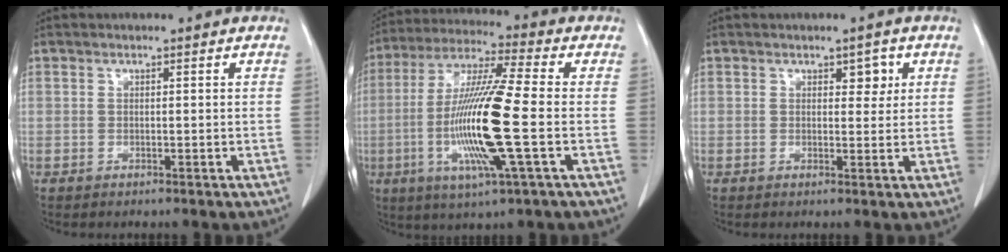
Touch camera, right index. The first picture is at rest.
{"total": 16.2, "force": [-3.1, 0.0, 15.9], "torque": [-0.323, -0.013, -0.066]}
{"total": 2.4, "force": [1.0, 1.4, 1.6], "torque": [-0.013, 0.003, 0.013]}